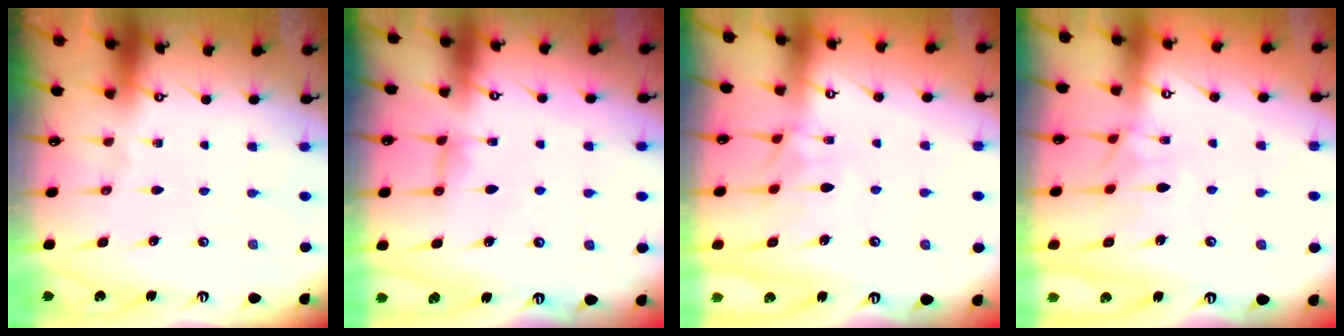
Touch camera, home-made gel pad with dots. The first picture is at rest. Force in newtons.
{"total": 1.3, "press": 1.2, "slide": 0.4}
{"total": 1.0, "press": 0.4, "slide": 0.9}
{"total": 1.0, "press": 0.4, "slide": 0.9}